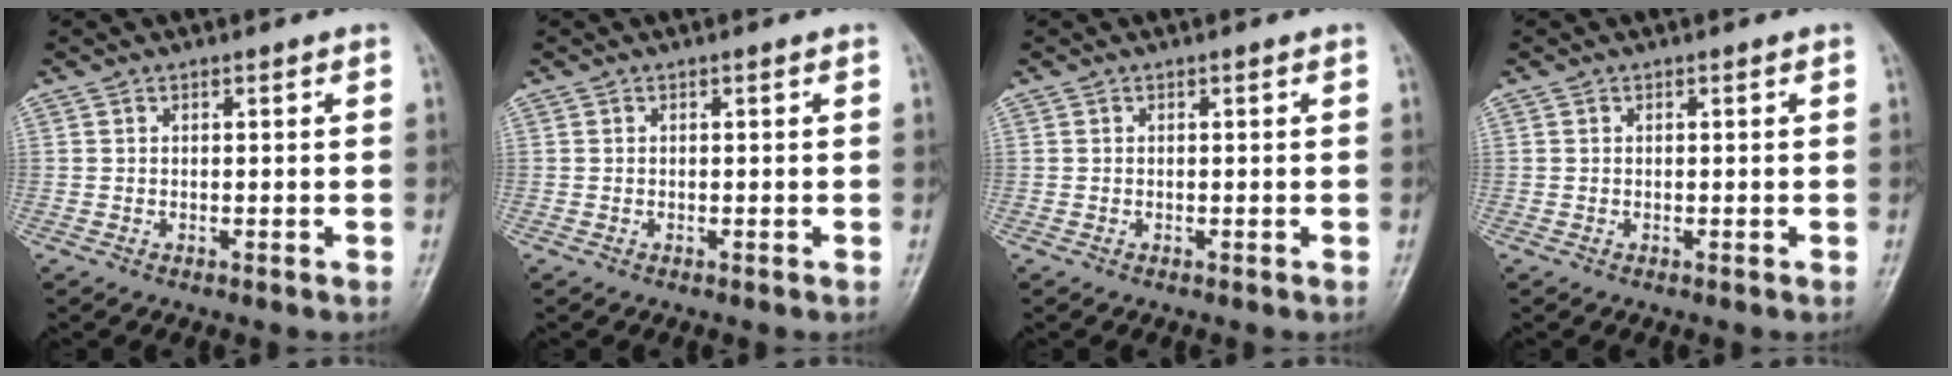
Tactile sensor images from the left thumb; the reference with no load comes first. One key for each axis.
{"total": 0.0}
{"total": 0.0}
{"total": 0.0}